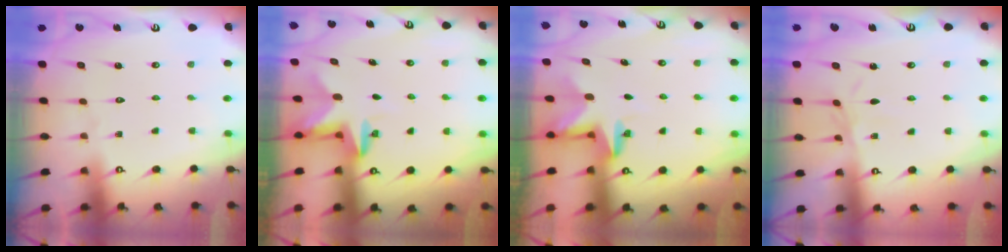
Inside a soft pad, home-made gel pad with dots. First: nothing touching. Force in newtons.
{"total": 2.8, "press": 2.8, "slide": 0.5}
{"total": 2.9, "press": 2.9, "slide": 0.2}
{"total": 2.6, "press": 2.6, "slide": 0.4}